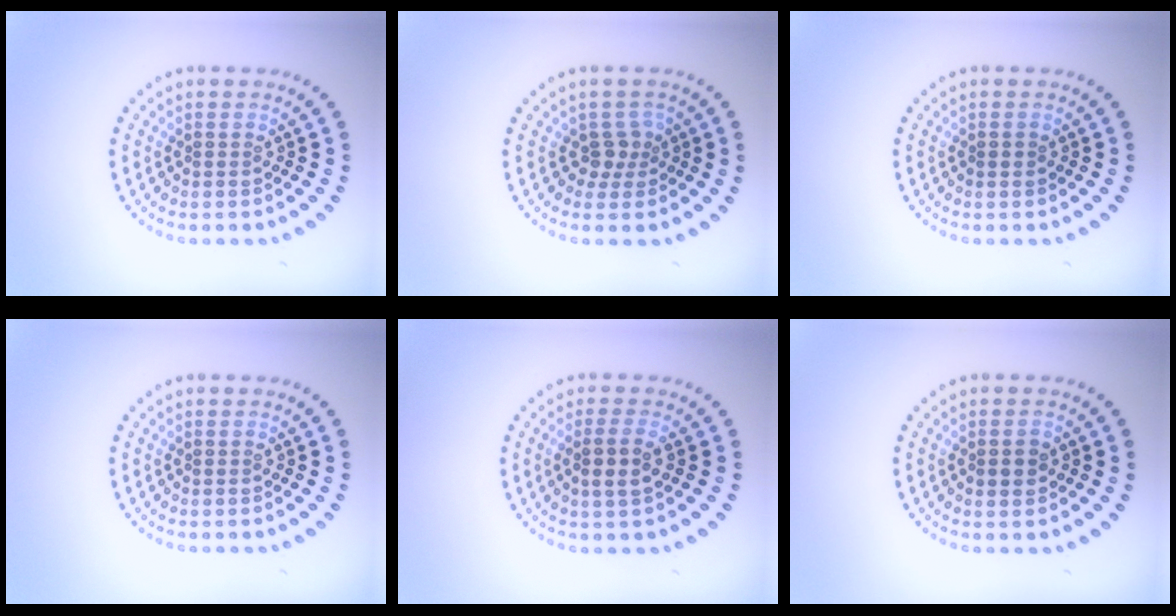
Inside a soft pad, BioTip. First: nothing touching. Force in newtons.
{"total": 1.8, "press": 1.3, "slide": 1.3}
{"total": 0.6, "press": 0.6, "slide": 0.1}
{"total": 0.0}
{"total": 2.1, "press": 2.0, "slide": 0.7}
{"total": 1.5, "press": 1.5, "slide": 0.1}